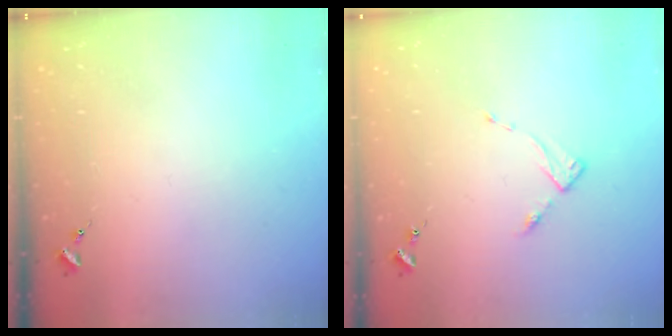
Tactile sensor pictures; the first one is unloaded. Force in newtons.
{"total": 3.7, "press": 3.6, "slide": 0.4}